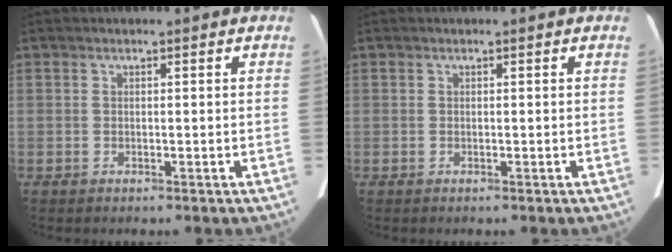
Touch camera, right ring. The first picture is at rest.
{"total": 0.0}